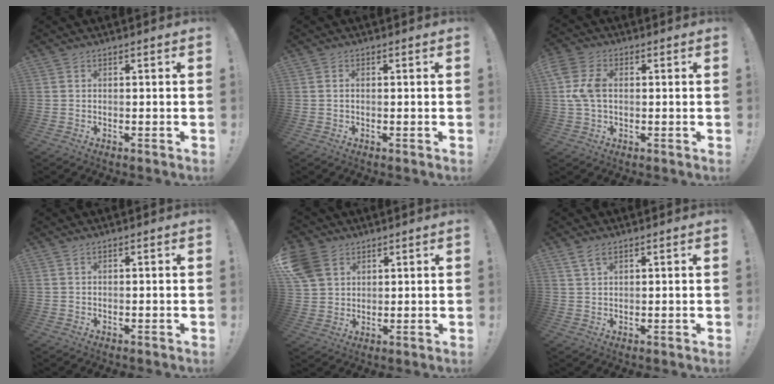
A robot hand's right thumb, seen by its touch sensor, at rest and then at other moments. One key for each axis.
{"total": 0.5, "fx": -0.2, "fy": 0.2, "fz": 0.4, "tx": -0.016, "ty": 0.005, "tz": -0.002}
{"total": 9.2, "fx": 1.0, "fy": 6.2, "fz": 6.6, "tx": -0.139, "ty": 0.003, "tz": 0.021}
{"total": 0.6, "fx": 0.4, "fy": 0.2, "fz": 0.4, "tx": -0.016, "ty": 0.003, "tz": 0.010}
{"total": 9.3, "fx": 5.0, "fy": 6.9, "fz": 3.6, "tx": -0.084, "ty": -0.019, "tz": 0.103}
{"total": 3.6, "fx": 2.4, "fy": 1.5, "fz": 2.2, "tx": -0.039, "ty": -0.009, "tz": 0.044}